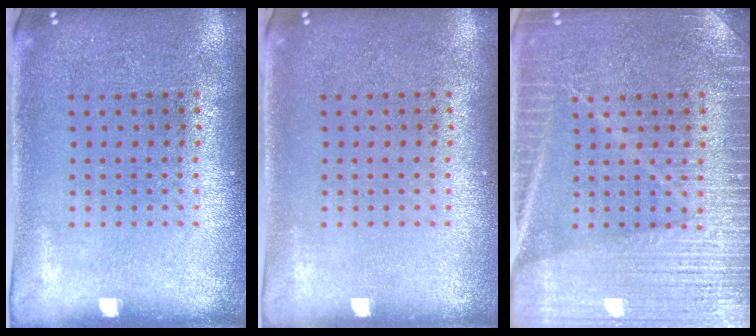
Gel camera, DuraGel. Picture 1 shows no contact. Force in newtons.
{"total": 0.0}
{"total": 3.7, "press": 3.7, "slide": 0.6}